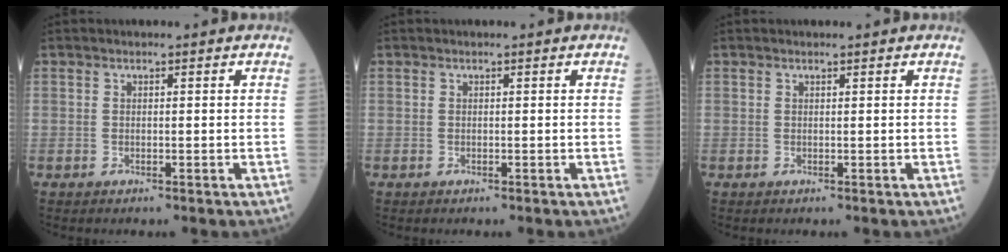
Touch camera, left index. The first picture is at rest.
{"total": 0.0}
{"total": 0.0}